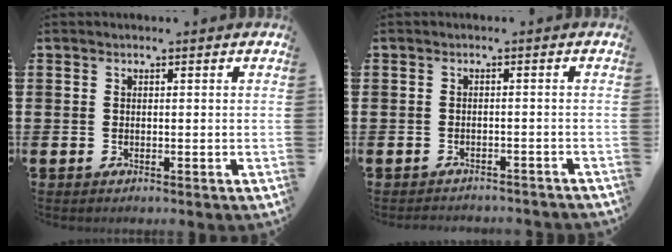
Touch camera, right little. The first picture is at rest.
{"total": 1.3, "force": [-1.3, 0.0, 0.0], "torque": [-0.004, 0.003, -0.028]}